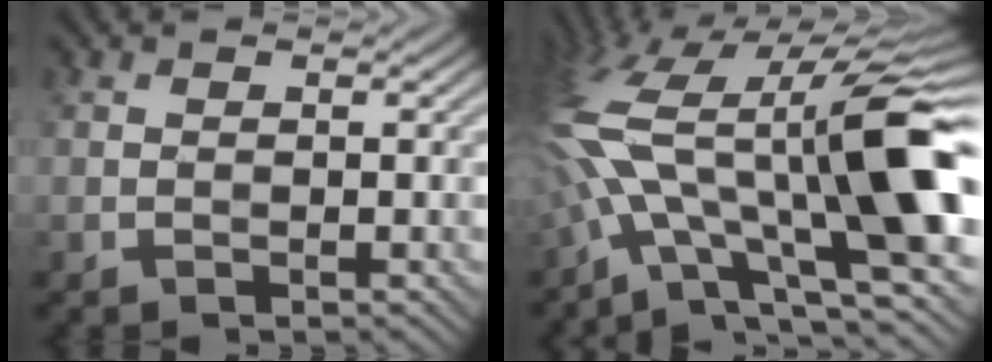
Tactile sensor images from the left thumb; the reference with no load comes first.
{"total": 19.3, "force": [-2.4, 8.2, 17.3], "torque": [-0.323, 0.007, -0.048]}